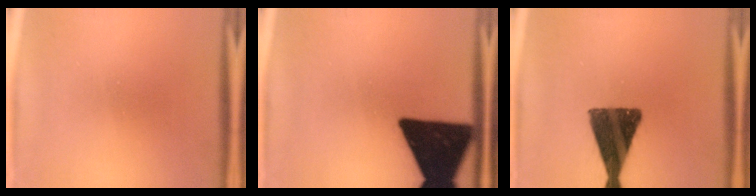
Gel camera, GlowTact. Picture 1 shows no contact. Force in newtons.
{"total": 18.0}
{"total": 14.2}